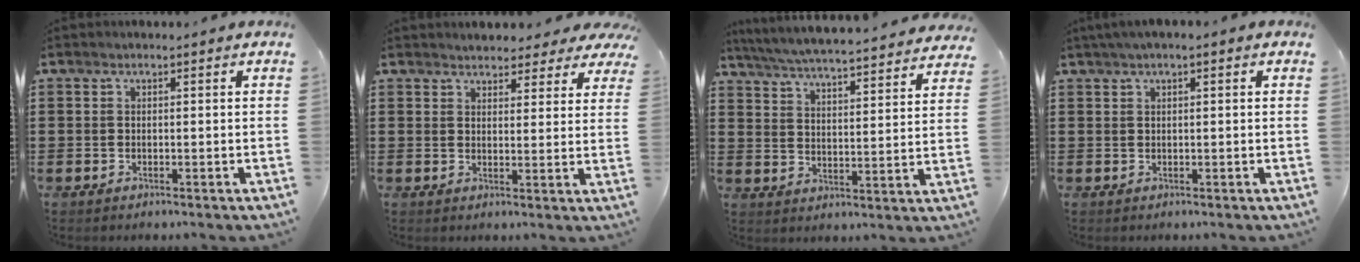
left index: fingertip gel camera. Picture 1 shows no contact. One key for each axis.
{"total": 3.3, "fx": 3.2, "fy": 0.8, "fz": 0.2, "tx": -0.008, "ty": -0.011, "tz": 0.058}
{"total": 5.2, "fx": 5.0, "fy": -0.5, "fz": 1.5, "tx": -0.054, "ty": -0.041, "tz": 0.080}
{"total": 1.3, "fx": 0.5, "fy": 0.1, "fz": 1.2, "tx": -0.023, "ty": 0.001, "tz": 0.009}